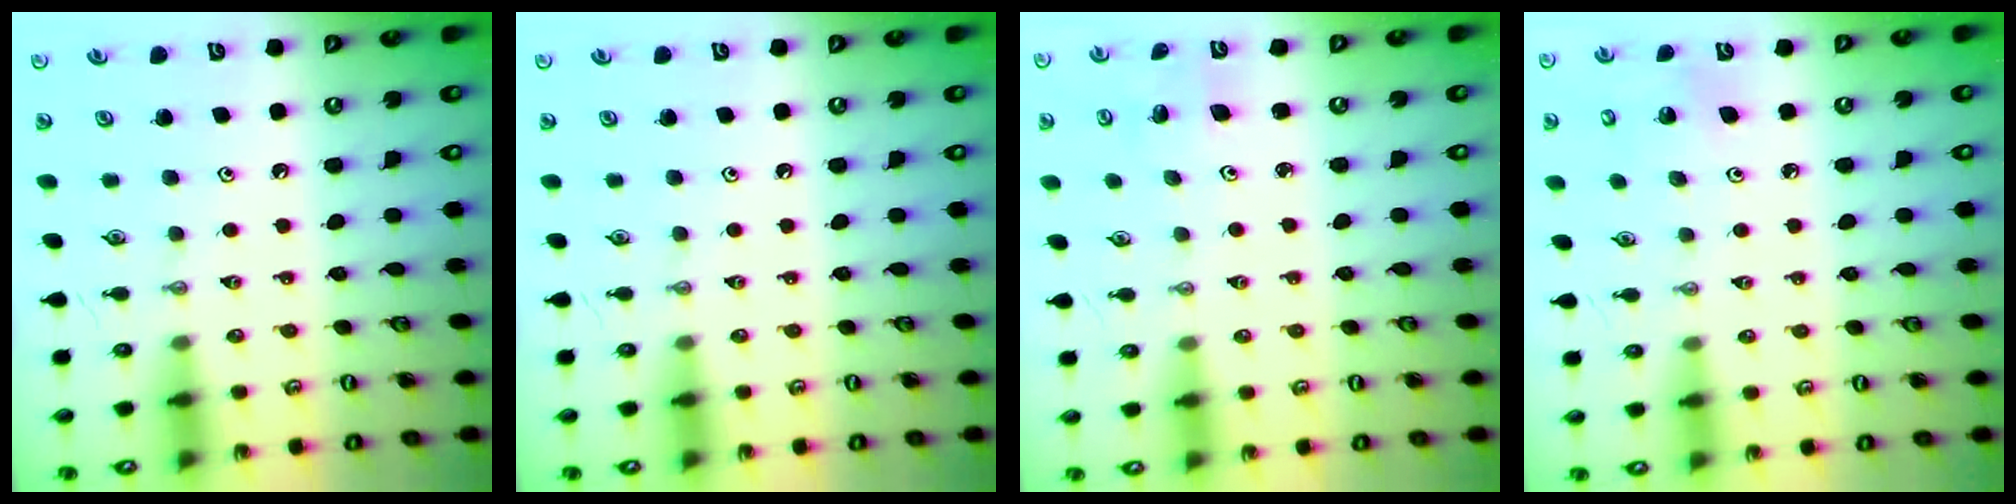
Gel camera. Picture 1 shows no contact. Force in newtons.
{"total": 0.0}
{"total": 2.7, "press": 2.7, "slide": 0.3}
{"total": 5.3, "press": 4.8, "slide": 2.3}